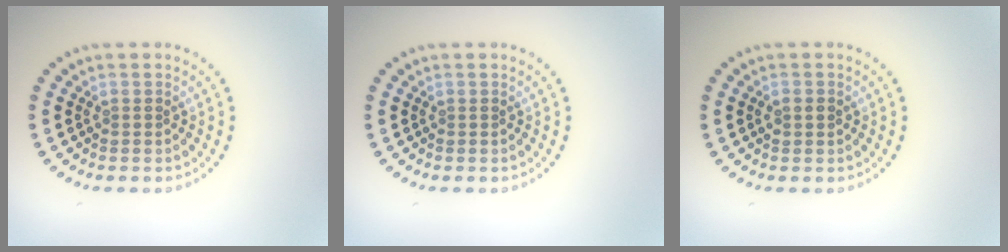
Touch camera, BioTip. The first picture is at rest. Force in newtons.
{"total": 0.0}
{"total": 1.3, "press": 1.3, "slide": 0.2}